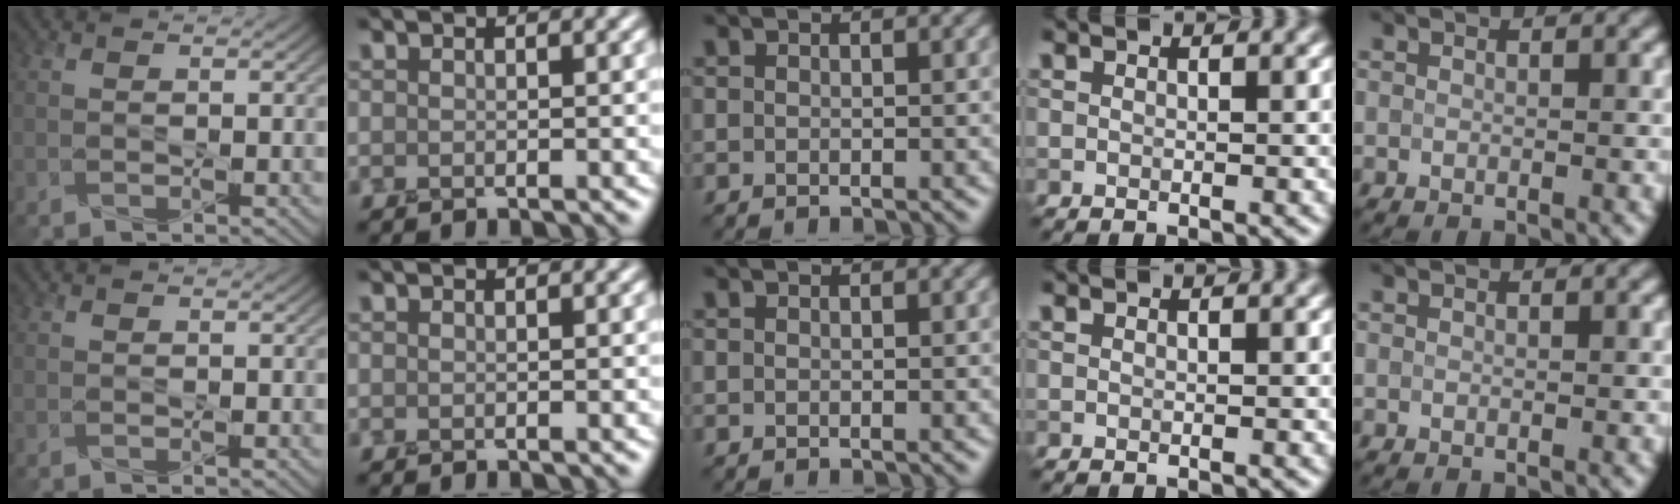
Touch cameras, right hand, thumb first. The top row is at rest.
{}